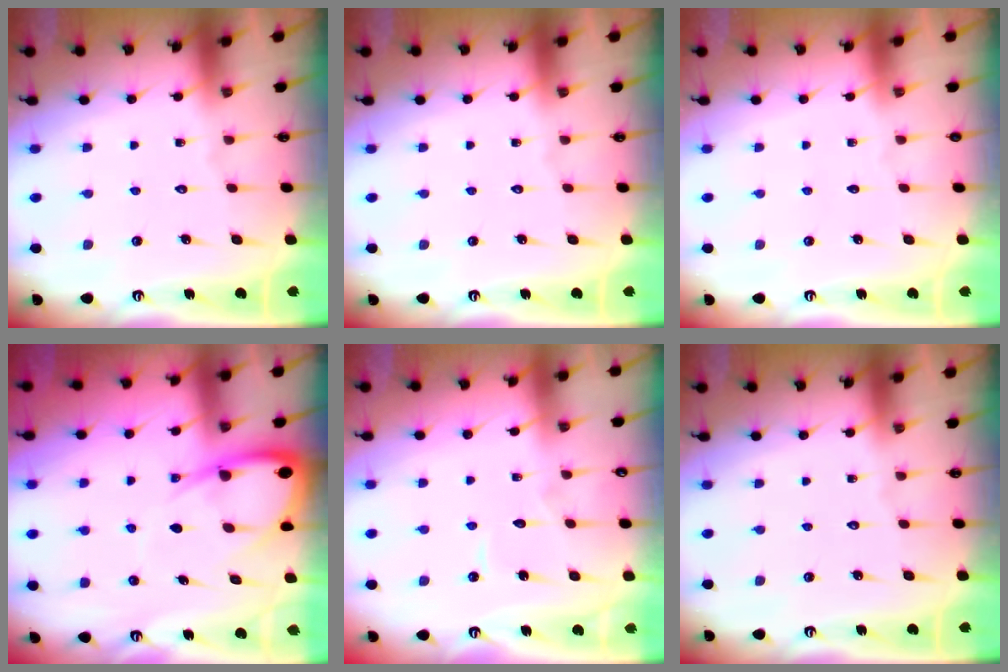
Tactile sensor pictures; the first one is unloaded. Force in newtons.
{"total": 0.0}
{"total": 0.0}
{"total": 9.2, "press": 9.2, "slide": 0.9}
{"total": 2.9, "press": 2.9, "slide": 0.2}
{"total": 0.0}